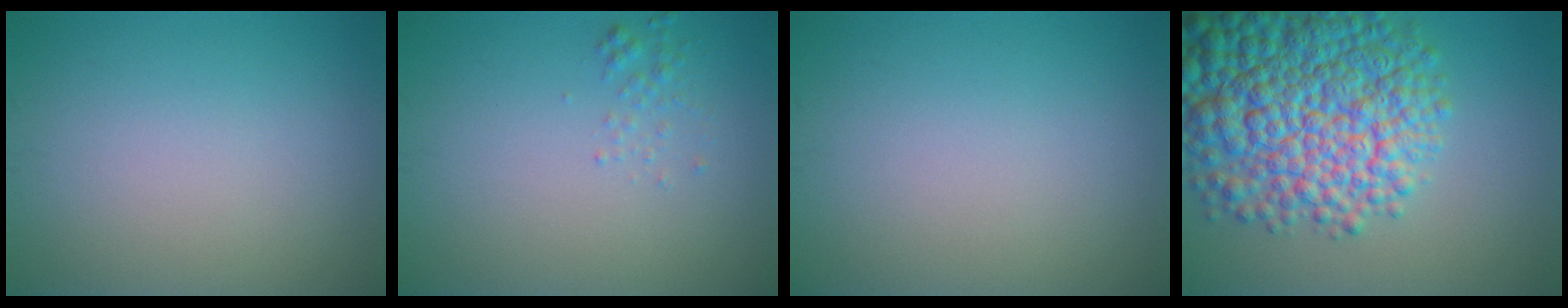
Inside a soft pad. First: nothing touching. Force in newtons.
{"total": 1.0, "press": 1.0, "slide": 0.0}
{"total": 0.0}
{"total": 12.6, "press": 12.5, "slide": 0.4}